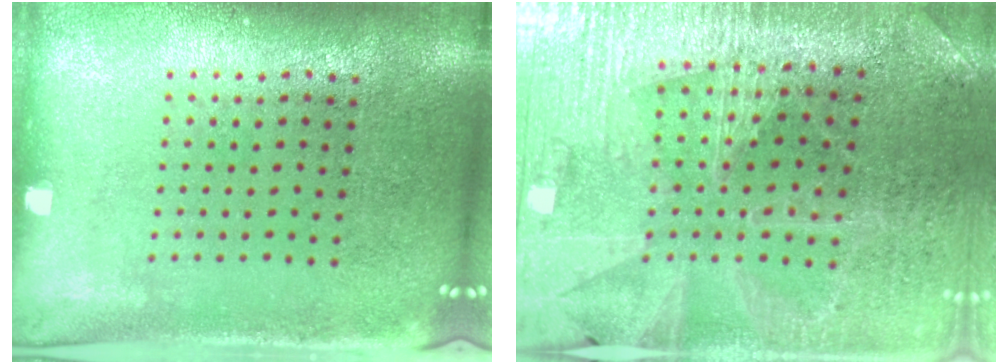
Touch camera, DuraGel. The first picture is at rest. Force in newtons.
{"total": 2.9, "press": 2.9, "slide": 0.6}